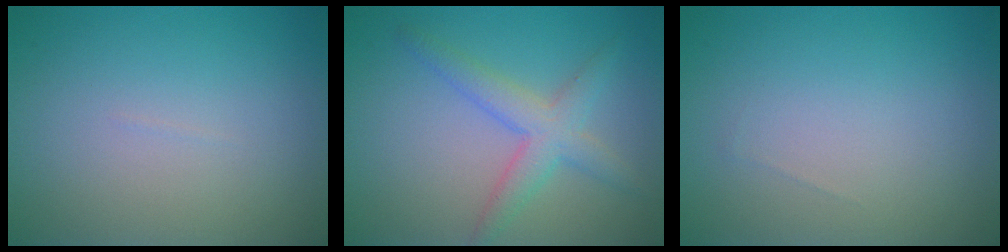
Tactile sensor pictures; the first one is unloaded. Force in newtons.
{"total": 3.4, "press": 3.4, "slide": 0.1}
{"total": 0.0}